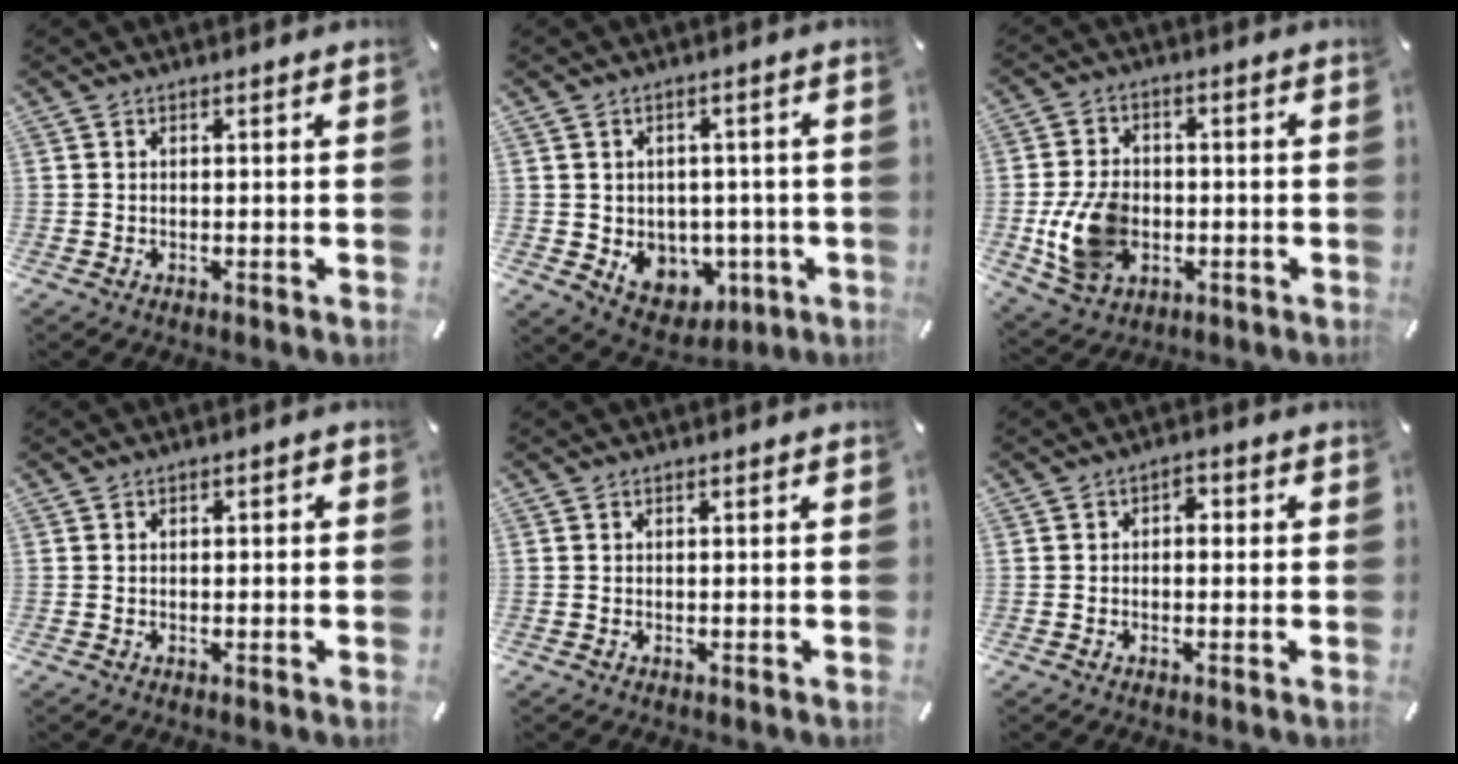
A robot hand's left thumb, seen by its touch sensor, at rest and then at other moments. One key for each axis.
{"total": 6.7, "fx": 0.3, "fy": 6.5, "fz": 1.8, "tx": -0.016, "ty": -0.010, "tz": 0.015}
{"total": 12.4, "fx": -2.4, "fy": 9.3, "fz": 7.8, "tx": -0.164, "ty": 0.005, "tz": -0.041}
{"total": 1.0, "fx": -0.3, "fy": 0.6, "fz": 0.7, "tx": -0.013, "ty": 0.003, "tz": -0.007}
{"total": 0.0}
{"total": 2.2, "fx": -0.6, "fy": 1.6, "fz": 1.5, "tx": -0.022, "ty": 0.008, "tz": -0.016}